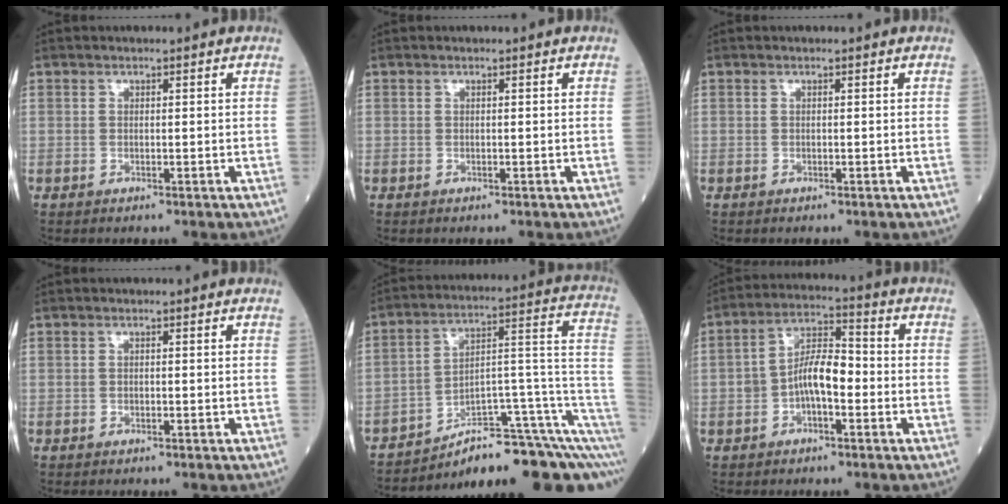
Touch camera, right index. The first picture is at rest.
{"total": 0.0}
{"total": 0.0}
{"total": 0.0}
{"total": 16.0, "force": [-11.0, 3.3, 11.1], "torque": [-0.084, 0.088, -0.151]}
{"total": 7.5, "force": [-1.6, 3.1, 6.6], "torque": [-0.127, 0.026, -0.030]}